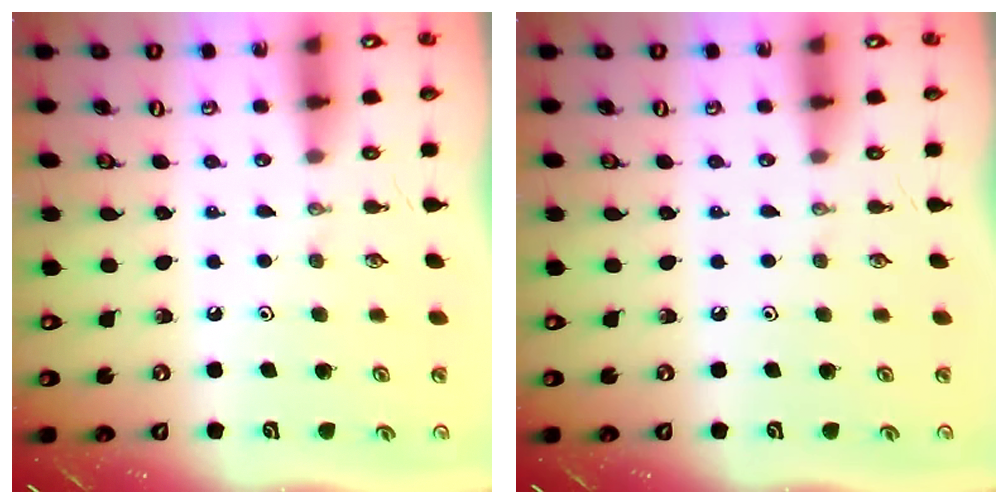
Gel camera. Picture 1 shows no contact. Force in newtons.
{"total": 0.0}